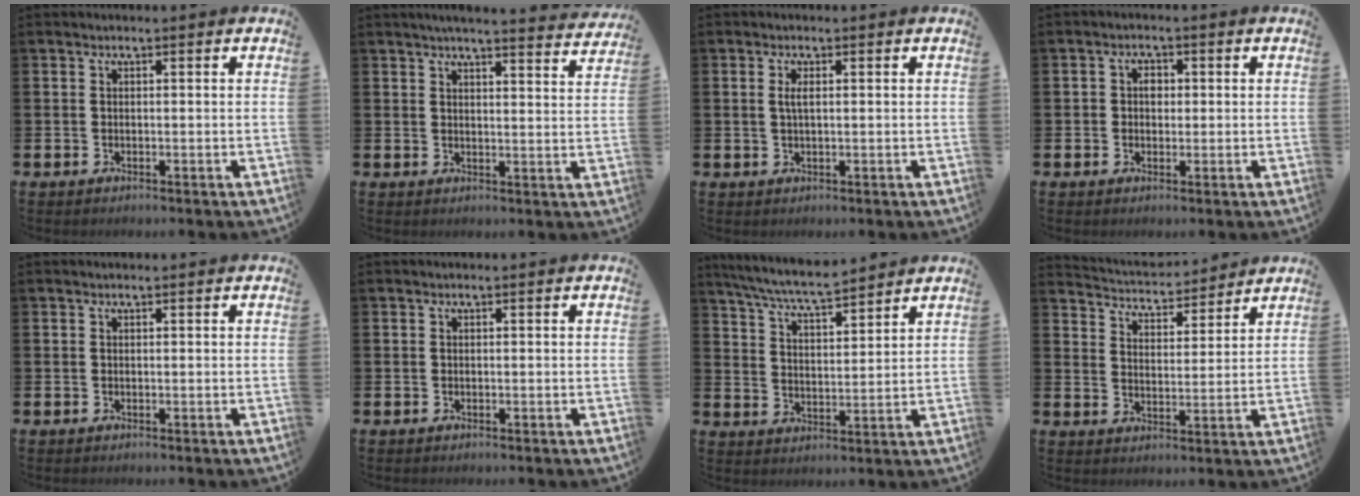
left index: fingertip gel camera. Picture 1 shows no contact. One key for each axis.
{"total": 4.5, "fx": 4.3, "fy": -0.3, "fz": 1.2, "tx": -0.023, "ty": -0.027, "tz": 0.073}
{"total": 1.6, "fx": 0.5, "fy": 0.5, "fz": 1.5, "tx": -0.030, "ty": 0.003, "tz": 0.006}
{"total": 2.1, "fx": 0.2, "fy": 1.7, "fz": 1.1, "tx": -0.008, "ty": 0.004, "tz": -0.003}
{"total": 0.0}
{"total": 0.0}
{"total": 6.9, "fx": 6.5, "fy": 0.3, "fz": 2.2, "tx": -0.070, "ty": -0.034, "tz": 0.116}
{"total": 4.4, "fx": 4.3, "fy": 0.9, "fz": 0.0, "tx": -0.026, "ty": -0.030, "tz": 0.074}